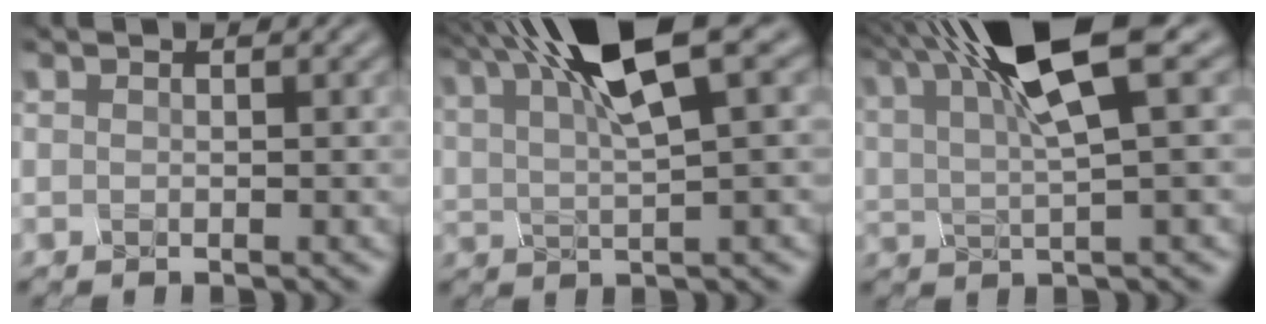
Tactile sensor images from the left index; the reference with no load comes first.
{"total": 7.8, "force": [4.5, 1.2, 6.2], "torque": [-0.097, 0.026, 0.095]}
{"total": 7.3, "force": [3.9, 0.8, 6.1], "torque": [-0.098, 0.021, 0.085]}